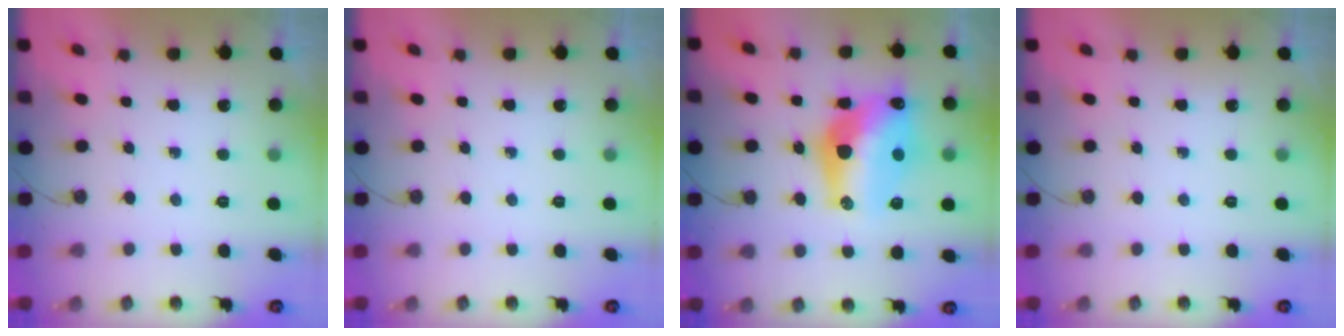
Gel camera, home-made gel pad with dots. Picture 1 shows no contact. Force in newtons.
{"total": 0.0}
{"total": 18.2, "press": 17.6, "slide": 4.5}
{"total": 0.0}